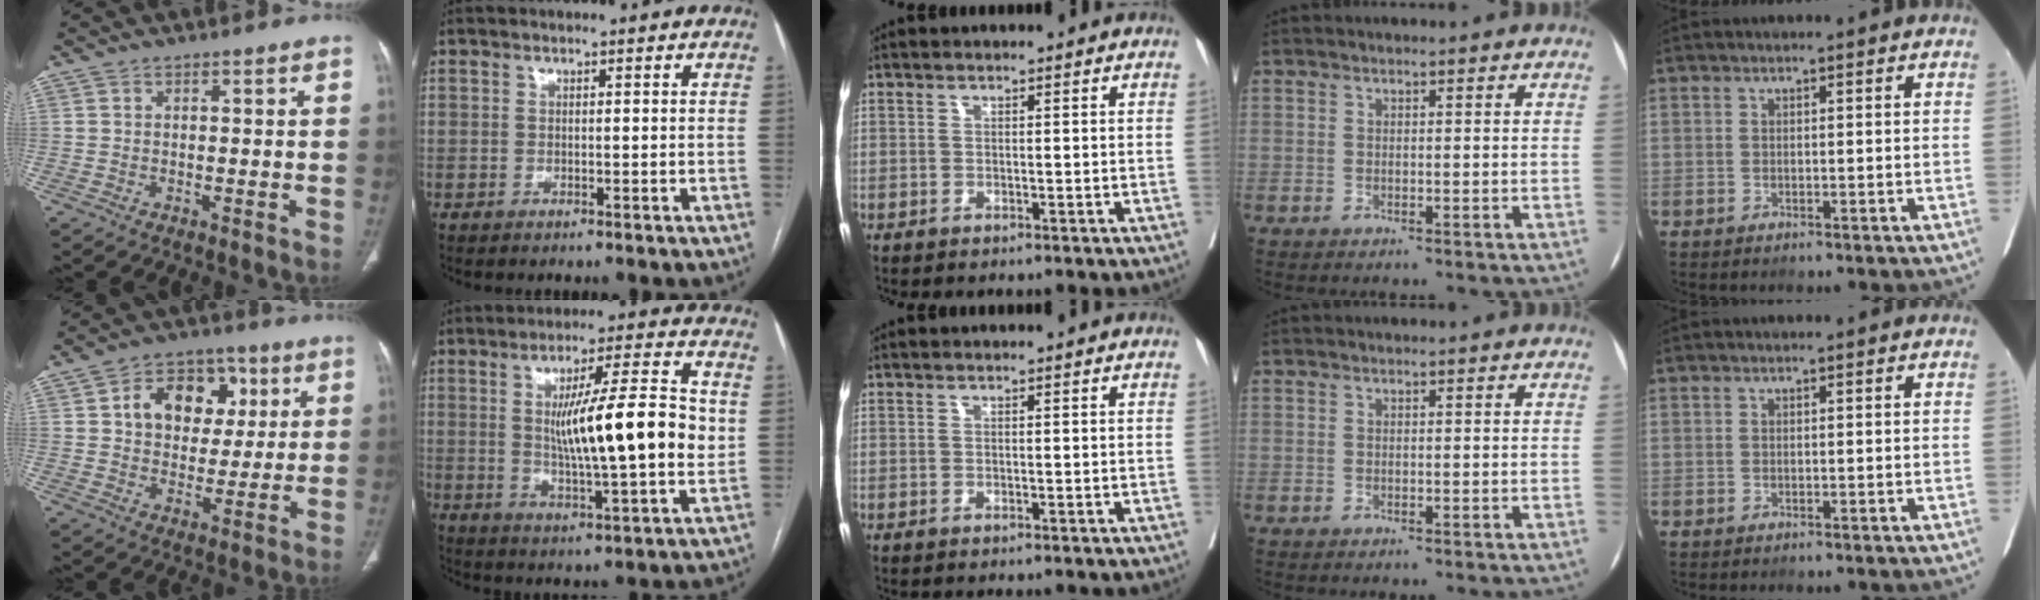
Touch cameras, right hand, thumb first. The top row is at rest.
{"thumb": {"total": 13.4, "force": [3.5, 10.2, 8.0], "torque": [-0.078, 0.007, 0.054]}, "index": {"total": 15.3, "force": [1.3, 1.6, 15.2], "torque": [-0.246, 0.001, 0.018]}}